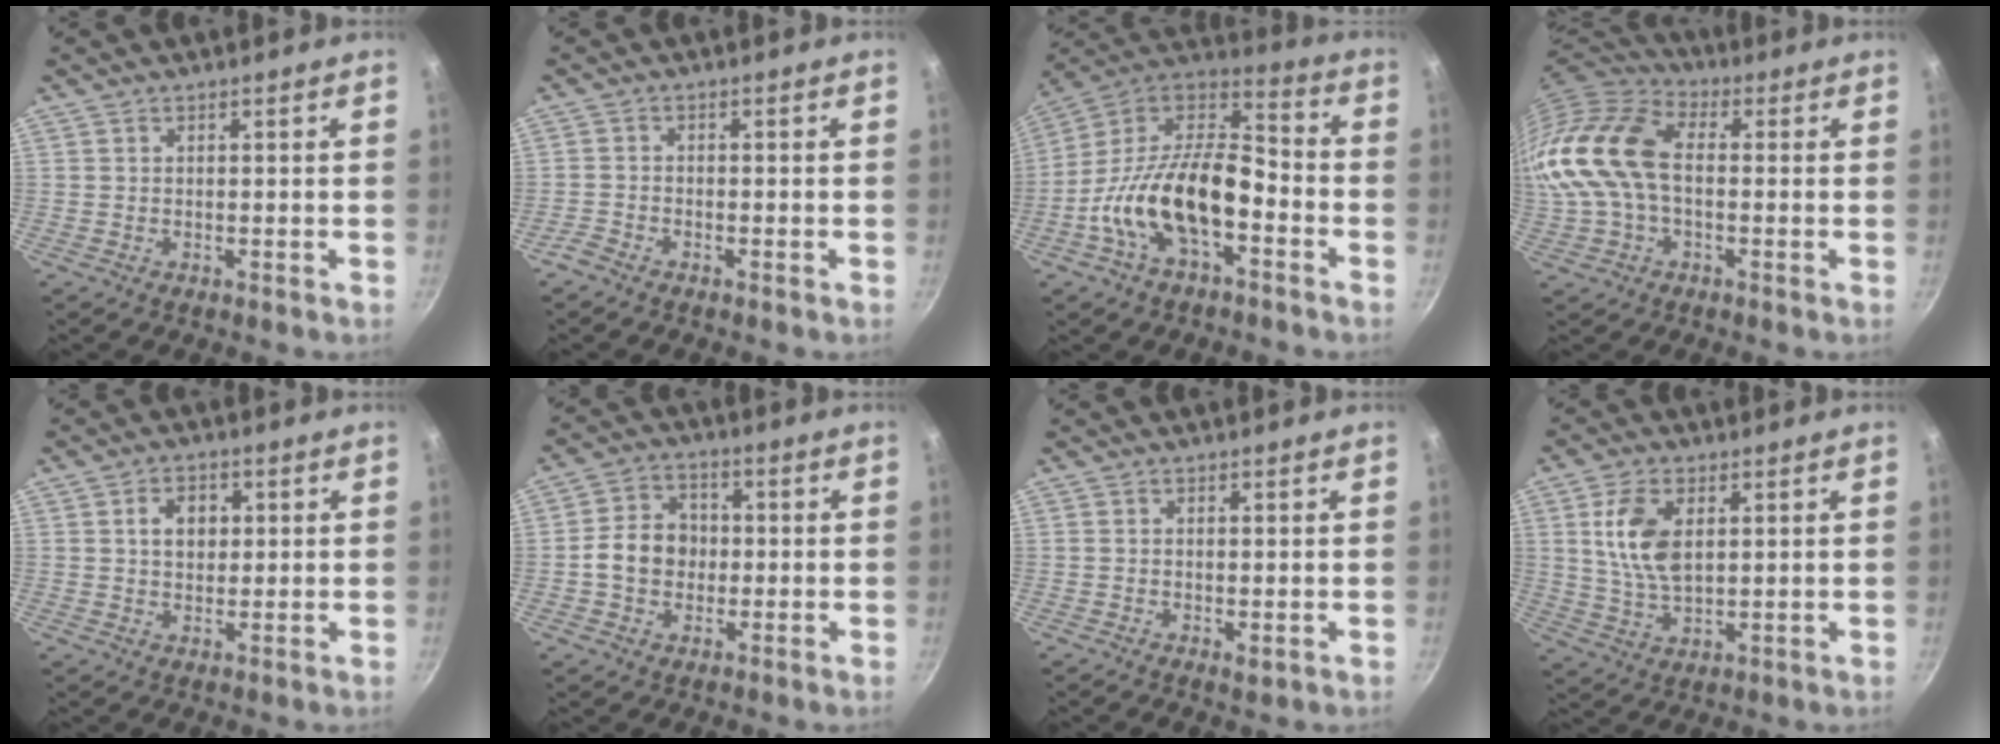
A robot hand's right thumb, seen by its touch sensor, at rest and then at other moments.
{"total": 2.0, "force": [-1.8, 0.7, 0.7], "torque": [-0.035, 0.015, -0.039]}
{"total": 20.9, "force": [-6.6, 10.6, 16.7], "torque": [-0.286, 0.061, -0.139]}
{"total": 20.4, "force": [0.4, 13.2, 15.6], "torque": [-0.335, 0.034, -0.004]}
{"total": 5.3, "force": [1.1, 4.0, 3.2], "torque": [-0.032, 0.004, 0.017]}
{"total": 8.9, "force": [-0.6, 7.3, 5.0], "torque": [-0.057, 0.019, -0.023]}
{"total": 1.3, "force": [-0.1, 0.6, 1.2], "torque": [-0.020, -0.005, -0.002]}
{"total": 9.8, "force": [2.5, 5.5, 7.8], "torque": [-0.144, -0.012, 0.050]}